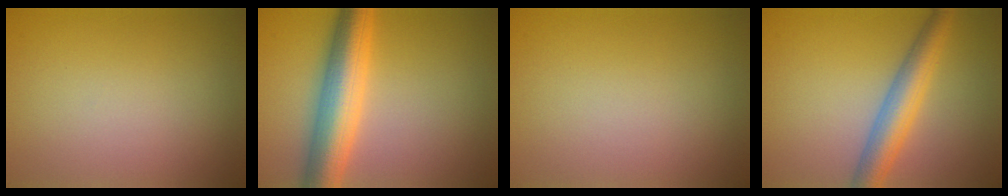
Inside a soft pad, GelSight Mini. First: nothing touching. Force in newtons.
{"total": 7.3, "press": 7.3, "slide": 0.1}
{"total": 0.0}
{"total": 4.8, "press": 4.8, "slide": 0.1}